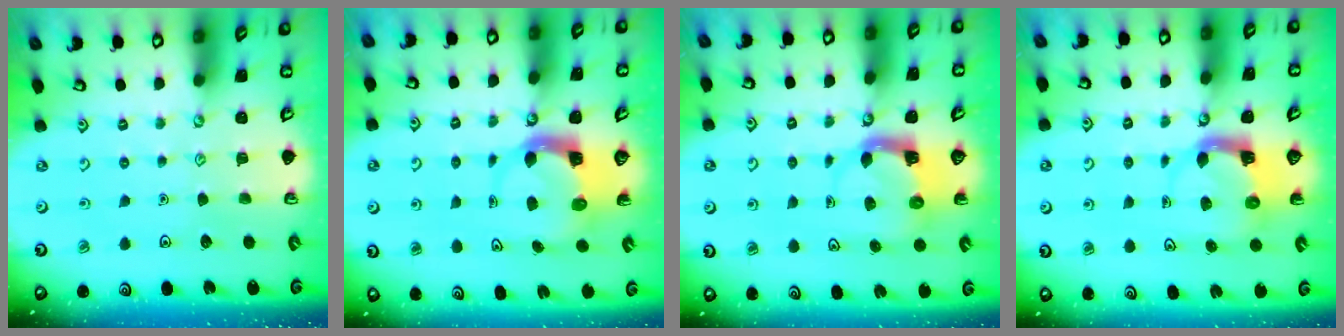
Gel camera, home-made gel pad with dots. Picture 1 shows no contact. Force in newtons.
{"total": 3.9, "press": 3.9, "slide": 0.6}
{"total": 3.9, "press": 3.8, "slide": 0.6}
{"total": 3.9, "press": 3.8, "slide": 0.6}